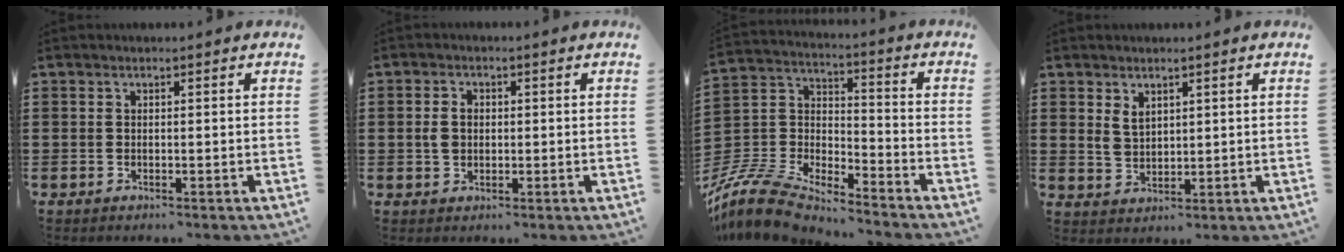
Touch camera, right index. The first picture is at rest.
{"total": 2.7, "force": [0.2, 1.9, 1.9], "torque": [-0.040, 0.007, 0.003]}
{"total": 8.4, "force": [-8.0, 1.7, 2.2], "torque": [-0.081, -0.009, -0.167]}
{"total": 2.8, "force": [1.7, 1.8, 1.4], "torque": [-0.034, 0.006, 0.032]}